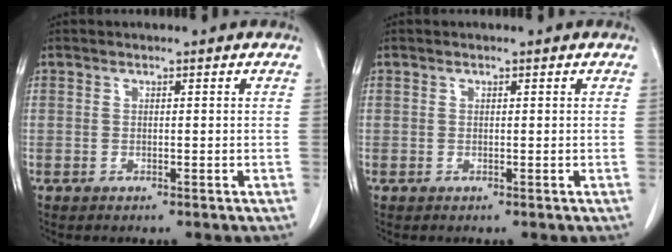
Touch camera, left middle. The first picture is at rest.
{"total": 0.0}